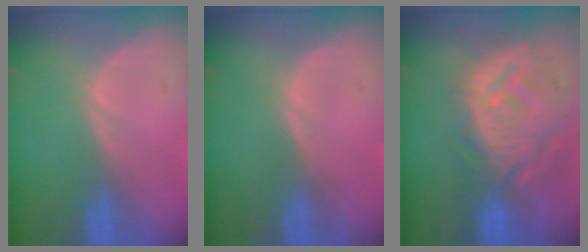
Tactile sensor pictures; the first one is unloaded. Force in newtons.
{"total": 0.0}
{"total": 12.3, "press": 11.0, "slide": 5.4}